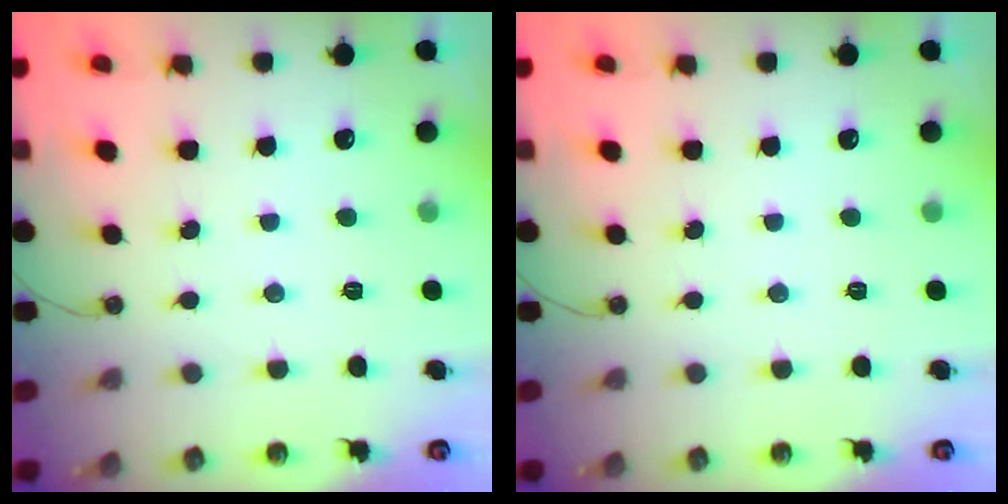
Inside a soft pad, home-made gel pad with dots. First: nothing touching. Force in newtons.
{"total": 0.0}